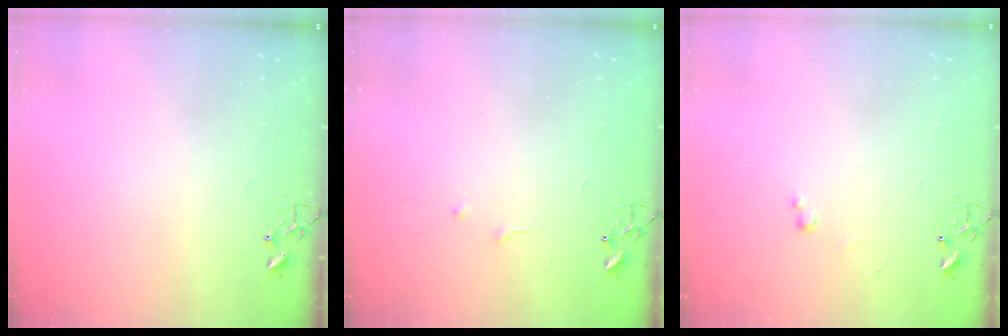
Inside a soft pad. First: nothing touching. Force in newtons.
{"total": 4.7, "press": 4.7, "slide": 0.7}
{"total": 2.6, "press": 2.6, "slide": 0.4}